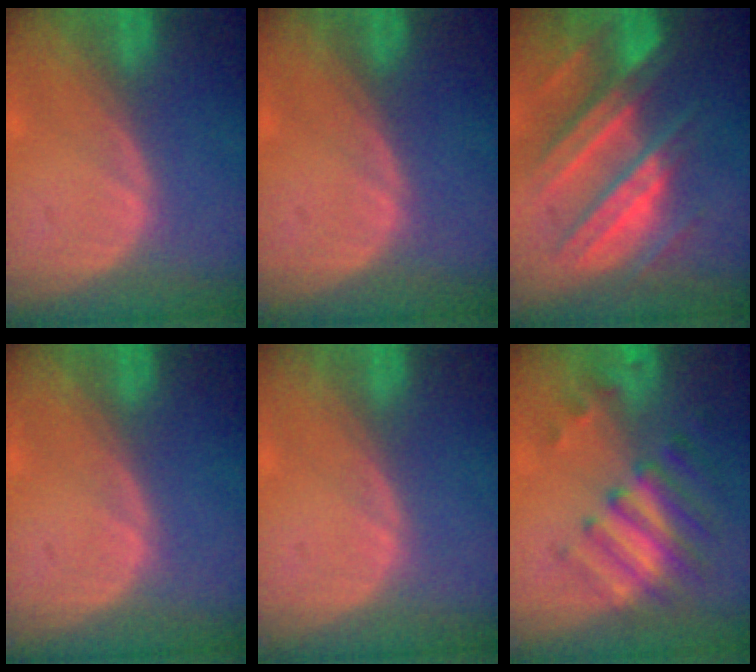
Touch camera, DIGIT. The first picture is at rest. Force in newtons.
{"total": 0.0}
{"total": 10.5, "press": 9.4, "slide": 4.8}
{"total": 0.0}
{"total": 0.0}
{"total": 7.9, "press": 7.0, "slide": 3.7}